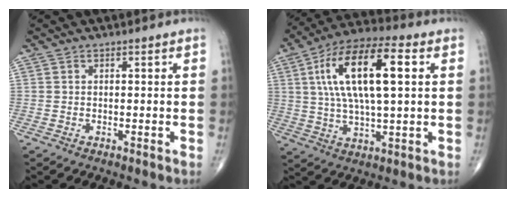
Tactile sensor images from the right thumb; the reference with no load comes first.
{"total": 18.5, "force": [4.4, 6.7, 16.6], "torque": [-0.302, 0.016, 0.072]}